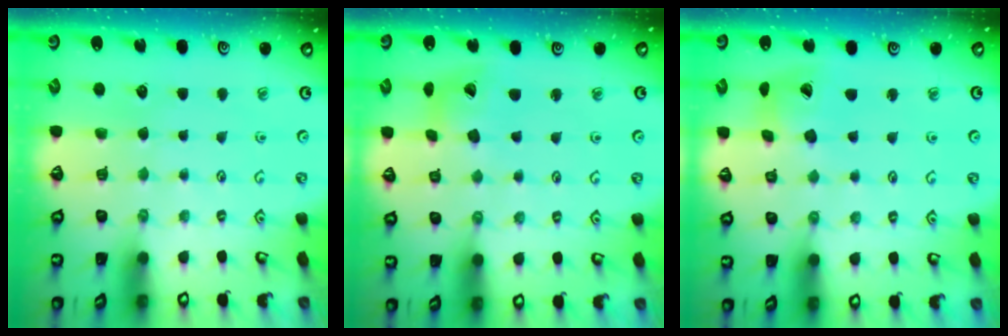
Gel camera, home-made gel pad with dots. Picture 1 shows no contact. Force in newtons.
{"total": 11.0, "press": 10.9, "slide": 1.4}
{"total": 11.2, "press": 11.1, "slide": 1.5}